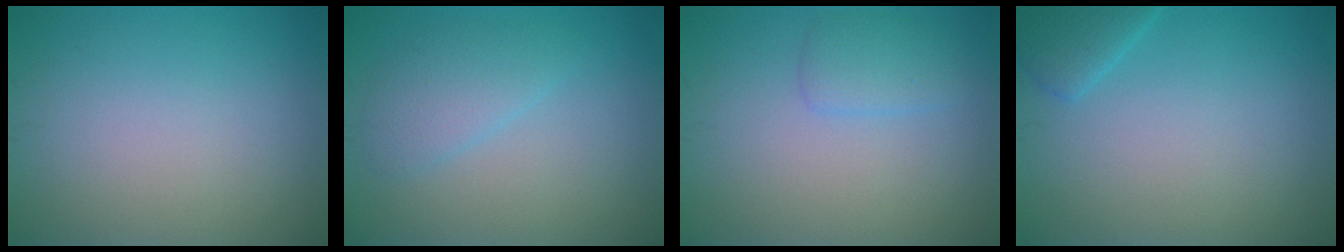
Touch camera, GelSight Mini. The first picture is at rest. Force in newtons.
{"total": 2.5, "press": 2.5, "slide": 0.2}
{"total": 1.9, "press": 1.9, "slide": 0.1}
{"total": 2.0, "press": 2.0, "slide": 0.1}